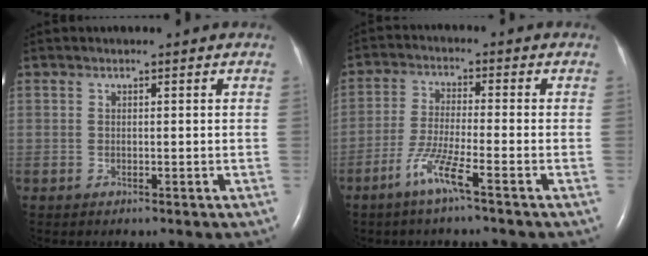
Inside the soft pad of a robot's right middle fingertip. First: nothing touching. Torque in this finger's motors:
{"motor_torque": [0.96, -0.86, 0.22, 0.07]}